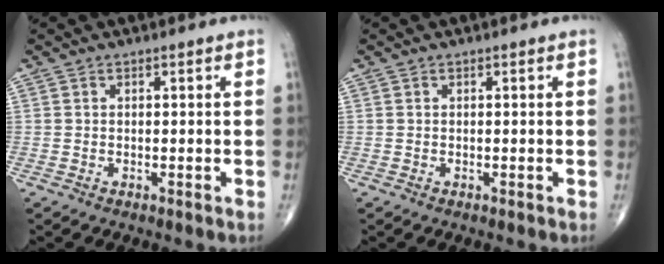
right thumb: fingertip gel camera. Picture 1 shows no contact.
{"total": 0.0}